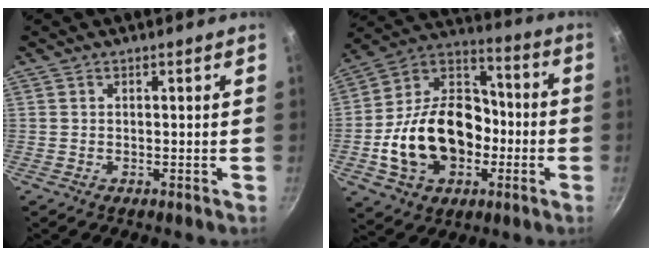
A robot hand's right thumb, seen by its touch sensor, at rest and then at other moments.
{"total": 22.6, "force": [-4.7, 16.4, 14.9], "torque": [-0.236, 0.064, -0.078]}